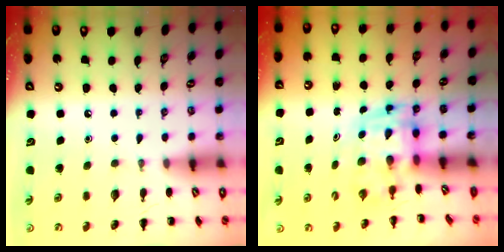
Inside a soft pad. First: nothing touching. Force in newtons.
{"total": 3.6, "press": 3.5, "slide": 0.7}